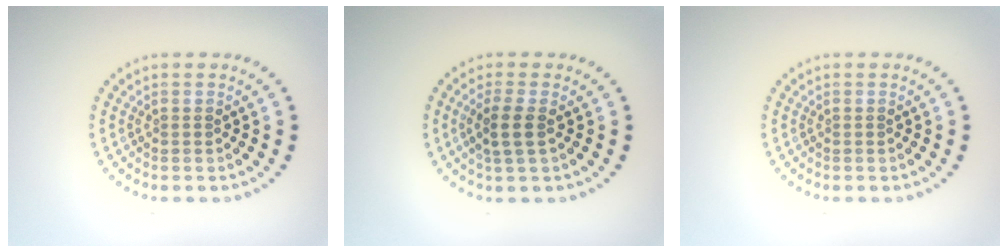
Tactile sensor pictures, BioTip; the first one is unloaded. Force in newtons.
{"total": 2.2, "press": 2.1, "slide": 0.8}
{"total": 0.0}